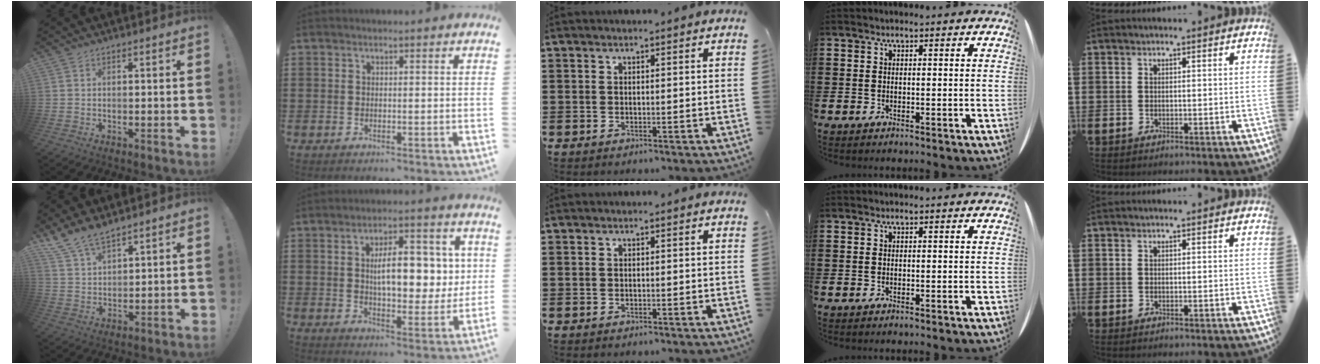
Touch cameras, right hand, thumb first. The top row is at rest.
{"thumb": {"total": 8.6, "force": [7.6, 2.7, 3.0], "torque": [-0.063, -0.048, 0.146]}, "index": {"total": 10.3, "force": [1.6, 4.6, 9.1], "torque": [-0.143, 0.003, 0.022]}}